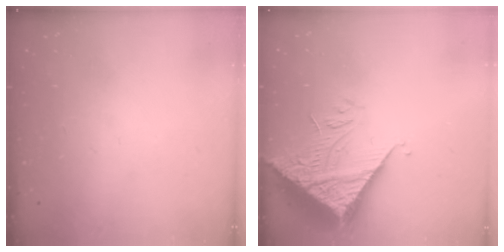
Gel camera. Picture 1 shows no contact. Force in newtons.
{"total": 10.7, "press": 10.6, "slide": 1.0}